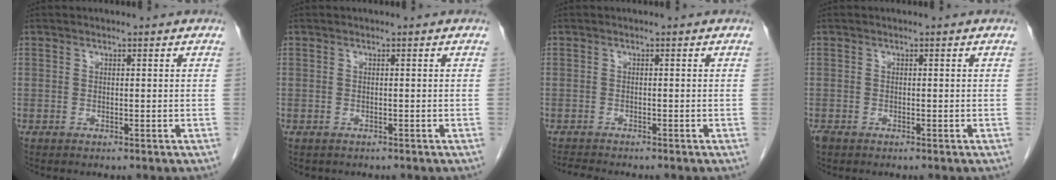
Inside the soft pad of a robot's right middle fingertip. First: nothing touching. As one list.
[{"total": 0.8, "force": [-0.6, 0.5, 0.0], "torque": [-0.011, 0.001, -0.008]}, {"total": 2.8, "force": [-2.6, 0.2, 0.9], "torque": [-0.016, -0.011, -0.043]}, {"total": 1.0, "force": [-0.8, 0.5, 0.4], "torque": [-0.017, -0.003, -0.013]}]